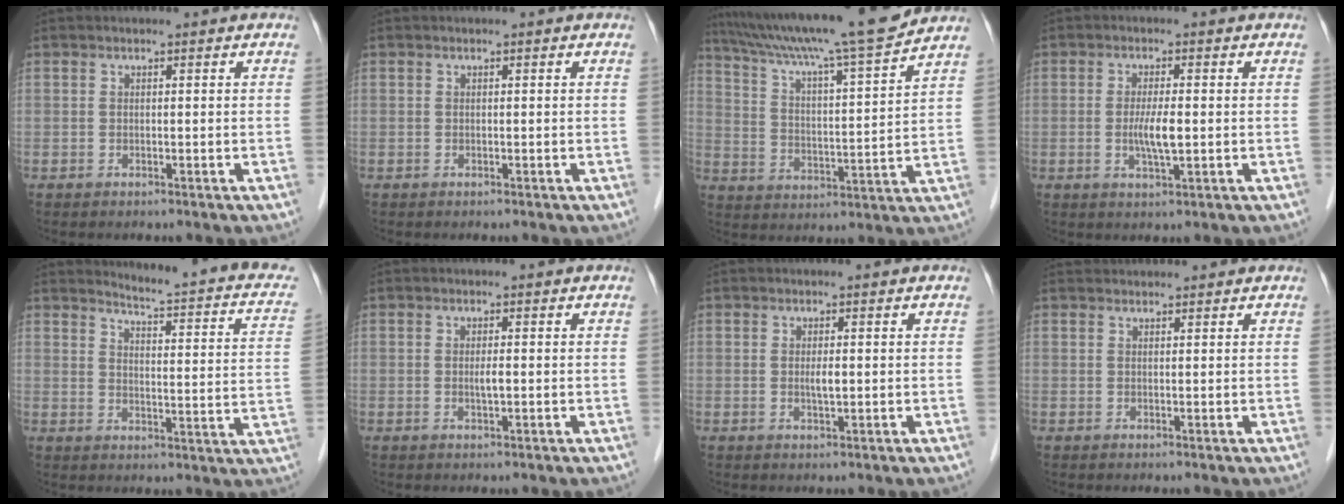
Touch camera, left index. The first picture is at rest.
{"total": 0.0}
{"total": 18.8, "force": [16.4, -0.3, 9.1], "torque": [-0.154, -0.001, 0.255]}
{"total": 3.9, "force": [-0.3, 0.5, 3.8], "torque": [-0.078, -0.007, -0.004]}
{"total": 14.7, "force": [13.0, 2.1, 6.6], "torque": [-0.080, -0.042, 0.135]}
{"total": 1.3, "force": [-0.1, 0.2, 1.3], "torque": [-0.027, -0.002, 0.000]}
{"total": 1.5, "force": [0.2, 0.3, 1.5], "torque": [-0.028, -0.001, 0.004]}
{"total": 3.2, "force": [3.2, 0.5, 0.3], "torque": [-0.007, 0.033, 0.051]}